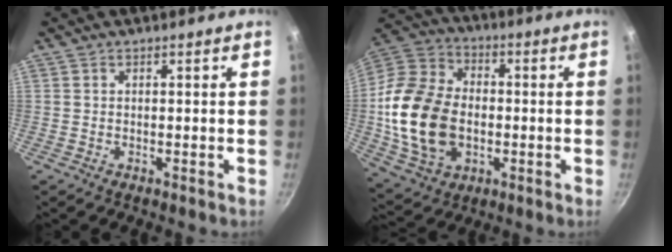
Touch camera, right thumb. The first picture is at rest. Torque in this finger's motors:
{"motor_torque": [-0.32, 1.35, 1.87, -0.29, 0.50]}